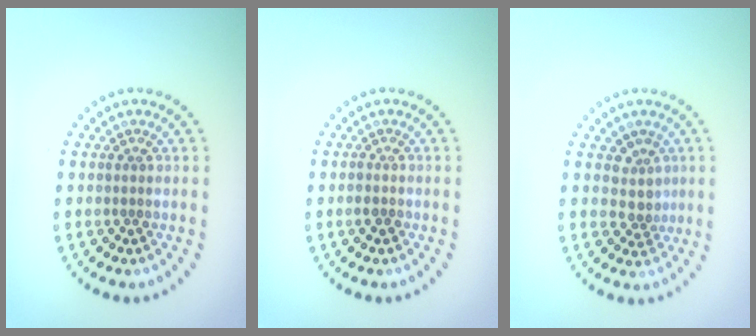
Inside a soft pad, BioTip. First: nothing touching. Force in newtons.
{"total": 1.1, "press": 1.0, "slide": 0.5}
{"total": 2.3, "press": 1.7, "slide": 1.5}